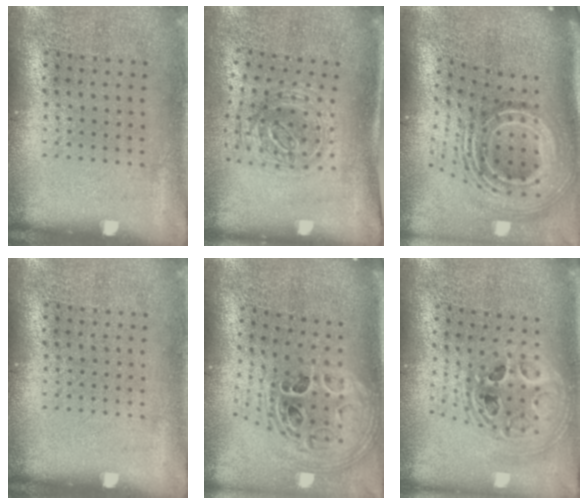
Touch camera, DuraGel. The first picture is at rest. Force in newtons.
{"total": 1.1, "press": 1.1, "slide": 0.3}
{"total": 2.9, "press": 1.8, "slide": 2.3}
{"total": 0.0}
{"total": 2.1, "press": 1.4, "slide": 1.5}
{"total": 2.3, "press": 1.8, "slide": 1.4}